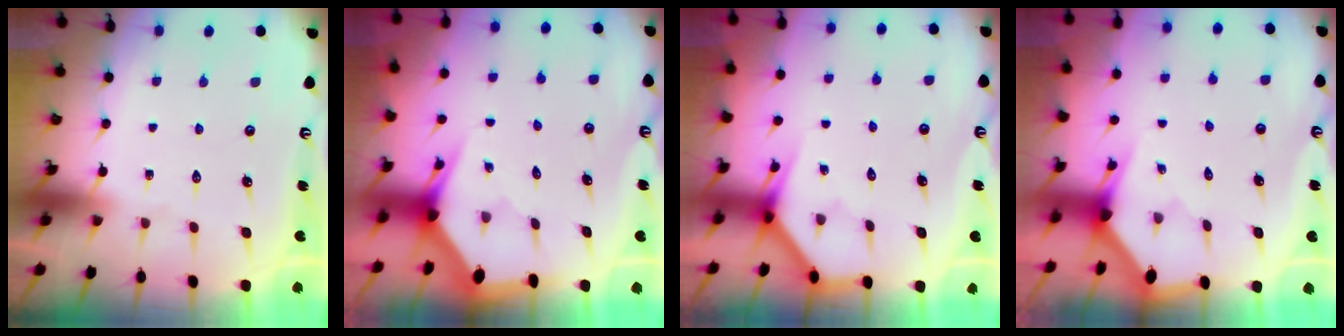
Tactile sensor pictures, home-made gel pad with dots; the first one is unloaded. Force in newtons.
{"total": 4.4, "press": 4.4, "slide": 0.4}
{"total": 3.9, "press": 3.9, "slide": 0.4}
{"total": 2.3, "press": 2.3, "slide": 0.1}